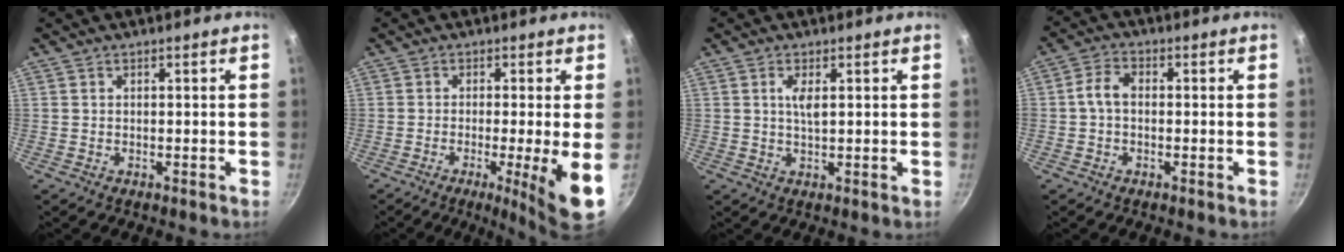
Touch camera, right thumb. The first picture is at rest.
{"total": 8.9, "force": [-2.1, 0.3, 8.6], "torque": [-0.126, -0.007, -0.030]}
{"total": 2.9, "force": [0.8, 0.8, 2.6], "torque": [-0.051, -0.004, 0.017]}
{"total": 4.0, "force": [-0.3, 2.7, 2.9], "torque": [-0.056, 0.019, -0.013]}